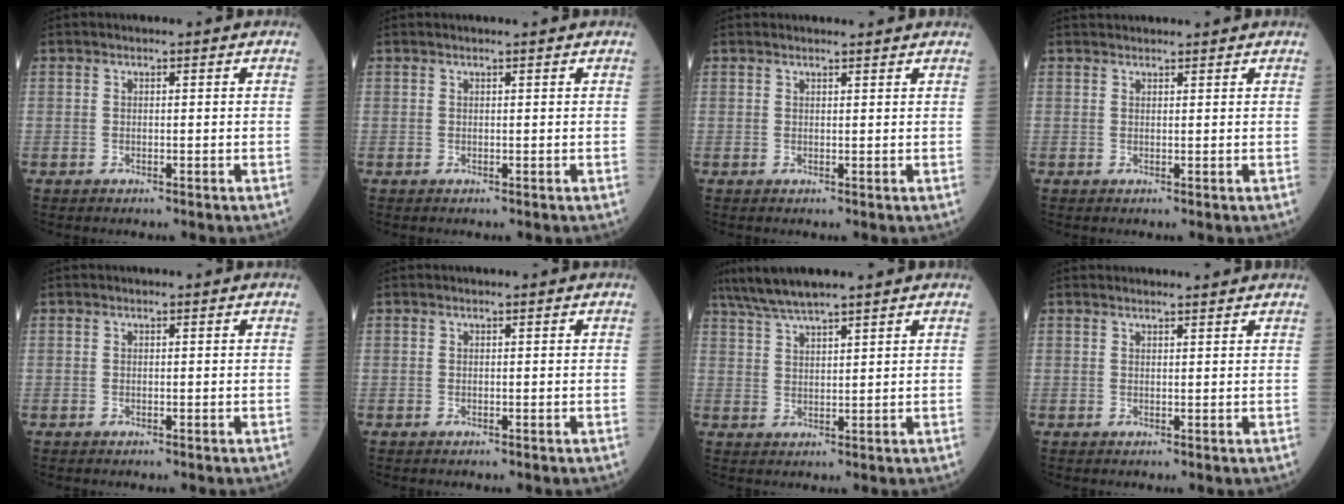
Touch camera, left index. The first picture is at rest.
{"total": 0.7, "force": [0.7, -0.1, 0.3], "torque": [-0.007, 0.003, 0.011]}
{"total": 2.3, "force": [2.2, 0.1, 0.3], "torque": [-0.009, 0.008, 0.027]}
{"total": 3.9, "force": [3.8, 0.4, 0.9], "torque": [-0.009, 0.031, 0.052]}
{"total": 0.0}
{"total": 0.0}
{"total": 7.6, "force": [6.4, -0.1, 4.1], "torque": [-0.073, 0.028, 0.116]}
{"total": 3.4, "force": [3.3, 0.2, 0.7], "torque": [-0.013, 0.013, 0.039]}